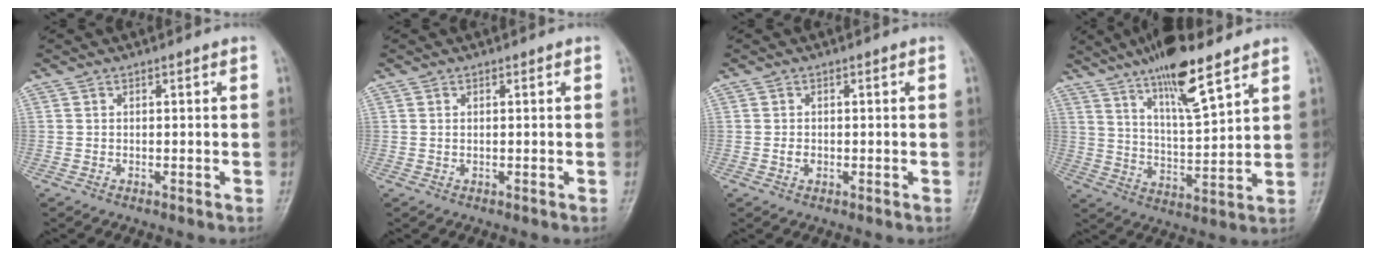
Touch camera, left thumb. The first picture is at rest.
{"total": 0.6, "force": [0.1, 0.3, 0.6], "torque": [-0.018, 0.007, 0.005]}
{"total": 1.5, "force": [-0.3, 1.1, 1.0], "torque": [-0.014, 0.003, -0.006]}
{"total": 13.9, "force": [9.2, 3.1, 9.9], "torque": [-0.159, -0.049, 0.165]}